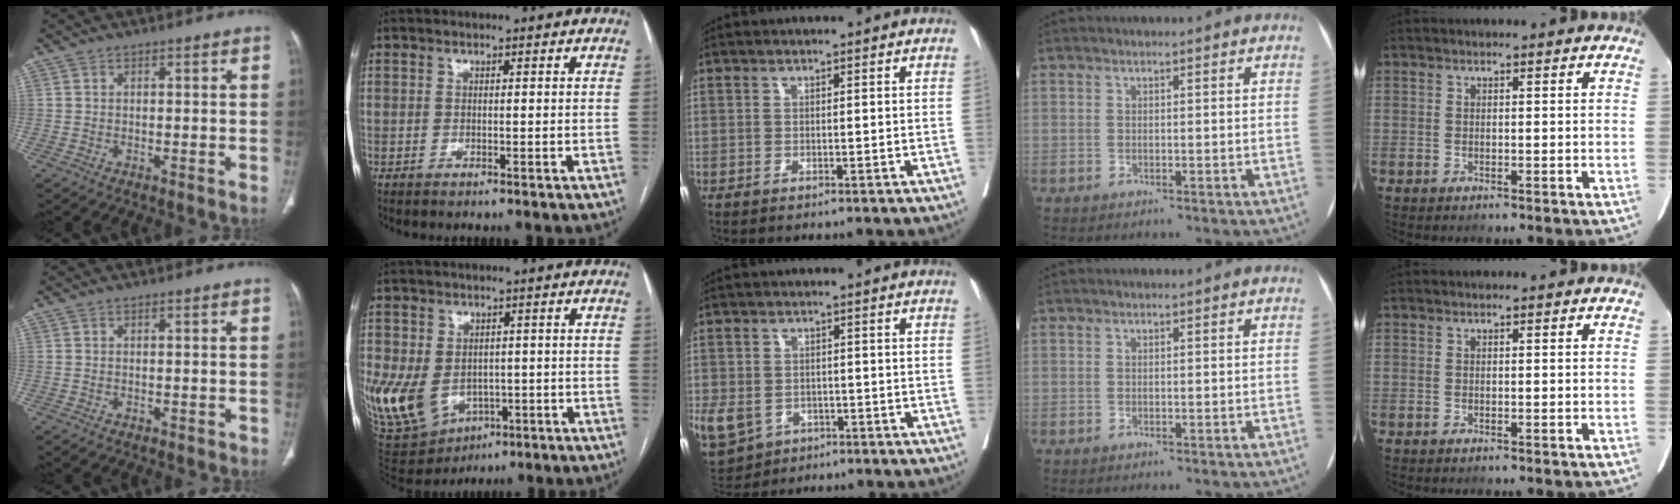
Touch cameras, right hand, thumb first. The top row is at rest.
{"thumb": {"total": 0.7, "force": [-0.6, 0.4, 0.2], "torque": [-0.010, 0.002, -0.005]}, "index": {"total": 16.6, "force": [-4.4, 13.0, 9.2], "torque": [-0.226, -0.004, -0.047]}, "middle": {"total": 16.6, "force": [-6.4, 13.7, 6.7], "torque": [-0.251, -0.016, -0.090]}}